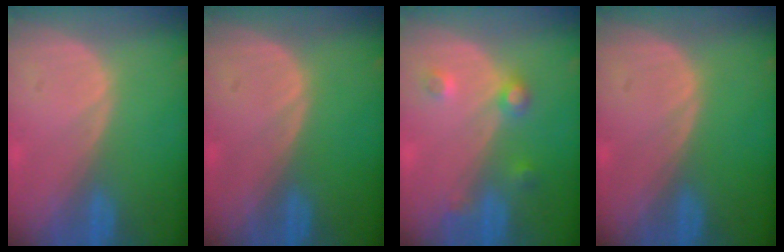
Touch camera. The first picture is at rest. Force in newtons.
{"total": 0.0}
{"total": 3.8, "press": 3.5, "slide": 1.4}
{"total": 0.0}